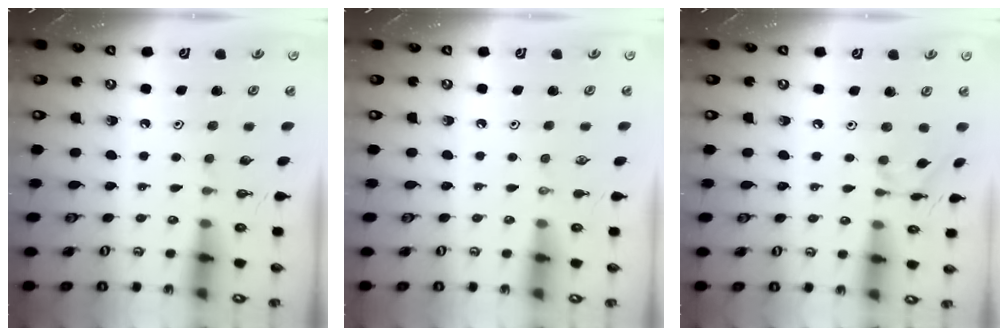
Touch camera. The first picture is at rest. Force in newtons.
{"total": 0.0}
{"total": 3.6, "press": 3.6, "slide": 0.2}